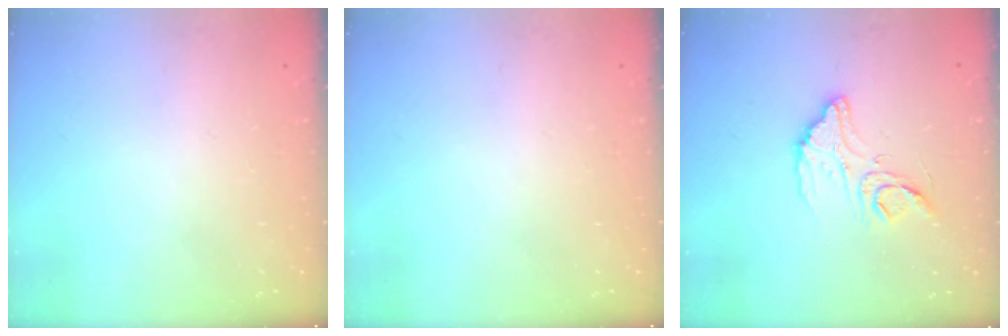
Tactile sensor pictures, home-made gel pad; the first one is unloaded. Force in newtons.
{"total": 0.0}
{"total": 13.1, "press": 13.1, "slide": 0.8}